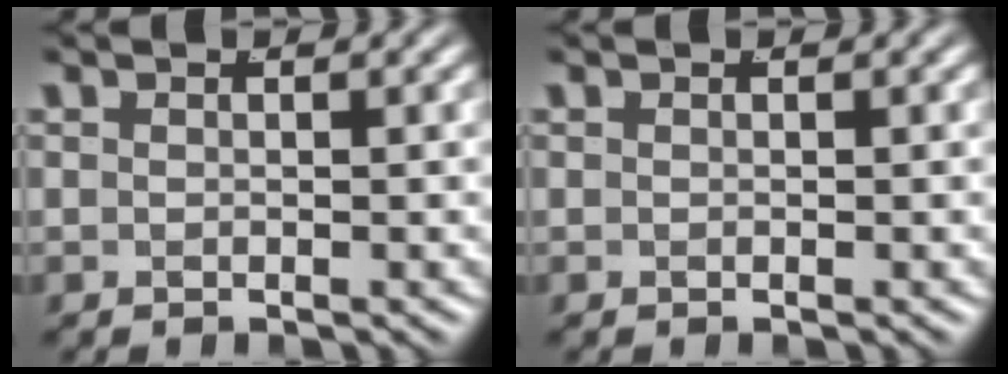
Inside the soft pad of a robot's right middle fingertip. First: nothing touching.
{"total": 0.0}